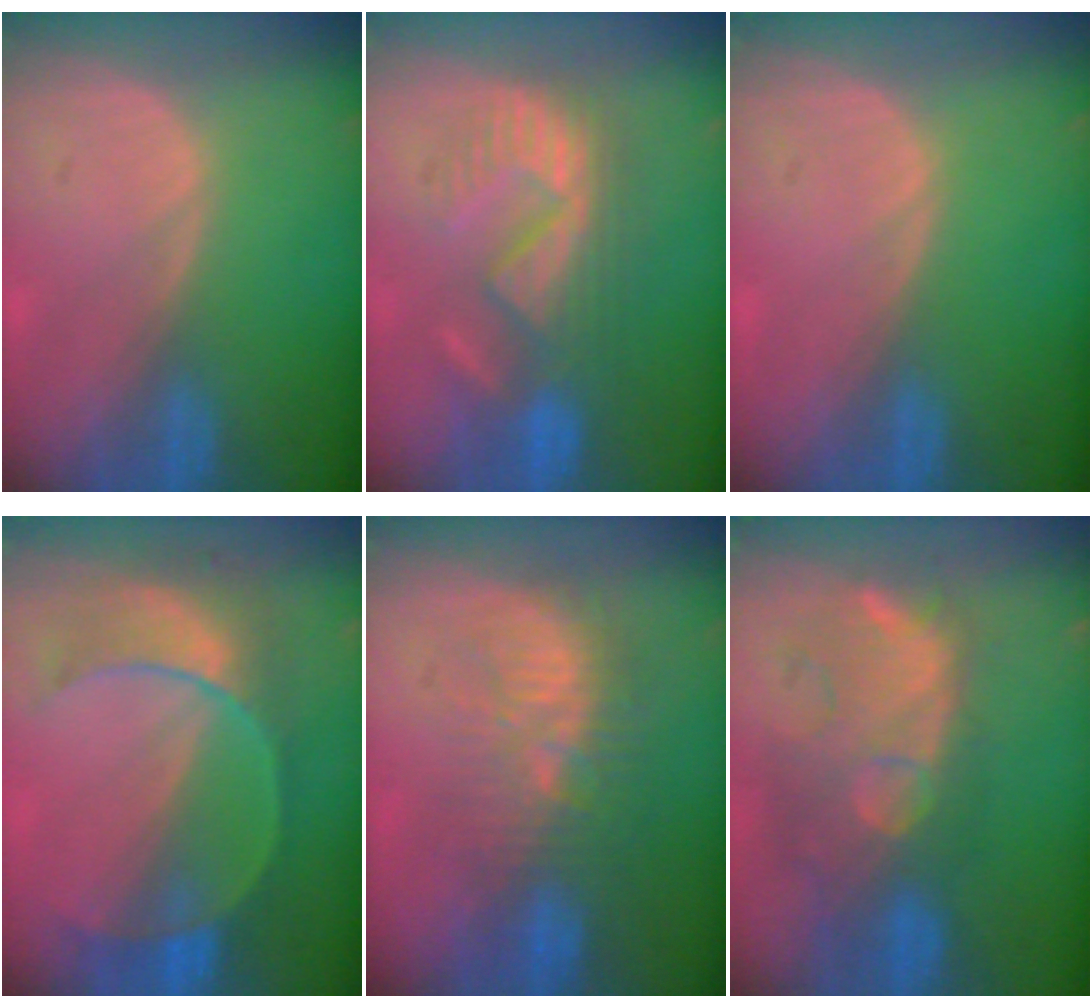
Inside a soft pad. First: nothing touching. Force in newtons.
{"total": 8.8, "press": 8.7, "slide": 1.5}
{"total": 0.0}
{"total": 8.4, "press": 8.2, "slide": 2.1}
{"total": 9.3, "press": 8.9, "slide": 2.5}
{"total": 11.1, "press": 10.3, "slide": 4.1}